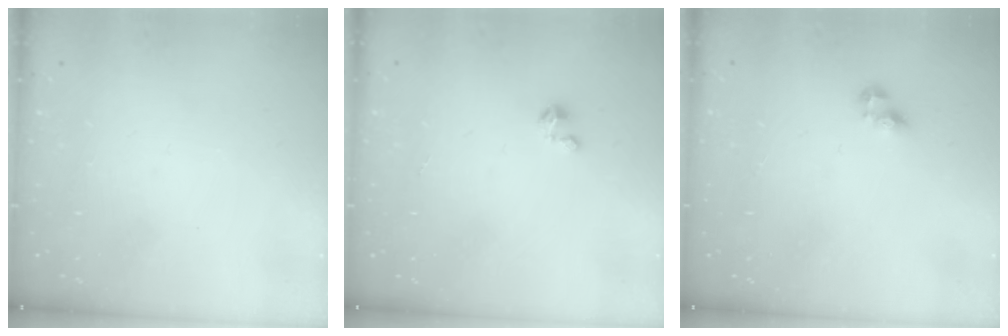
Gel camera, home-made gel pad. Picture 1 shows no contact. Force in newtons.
{"total": 1.5, "press": 1.5, "slide": 0.1}
{"total": 3.6, "press": 3.6, "slide": 0.5}